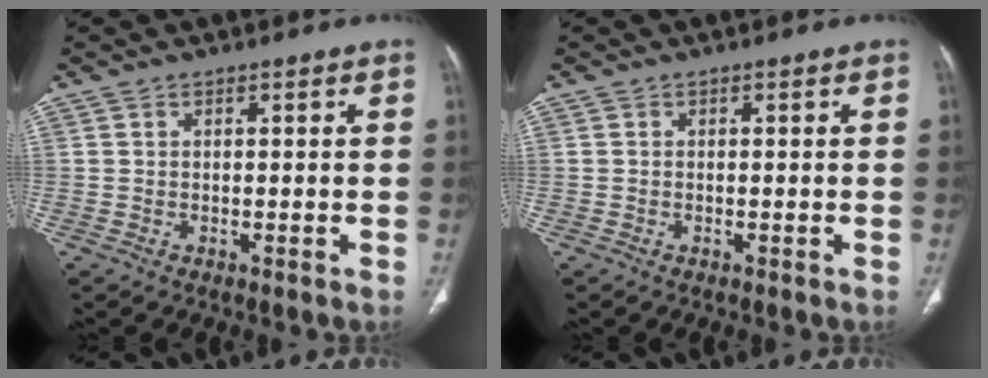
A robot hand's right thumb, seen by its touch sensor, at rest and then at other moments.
{"total": 0.0}